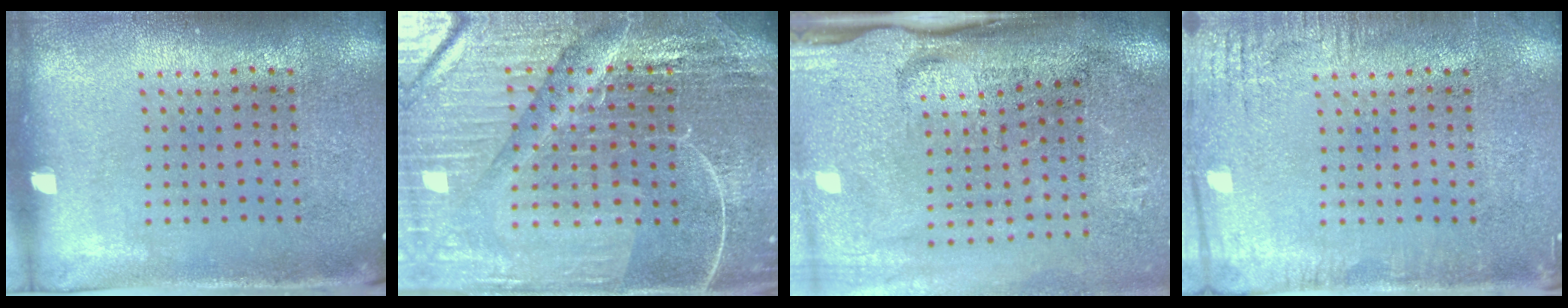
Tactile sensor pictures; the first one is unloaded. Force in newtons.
{"total": 5.8, "press": 5.3, "slide": 2.4}
{"total": 4.4, "press": 3.6, "slide": 2.6}
{"total": 2.3, "press": 2.3, "slide": 0.3}